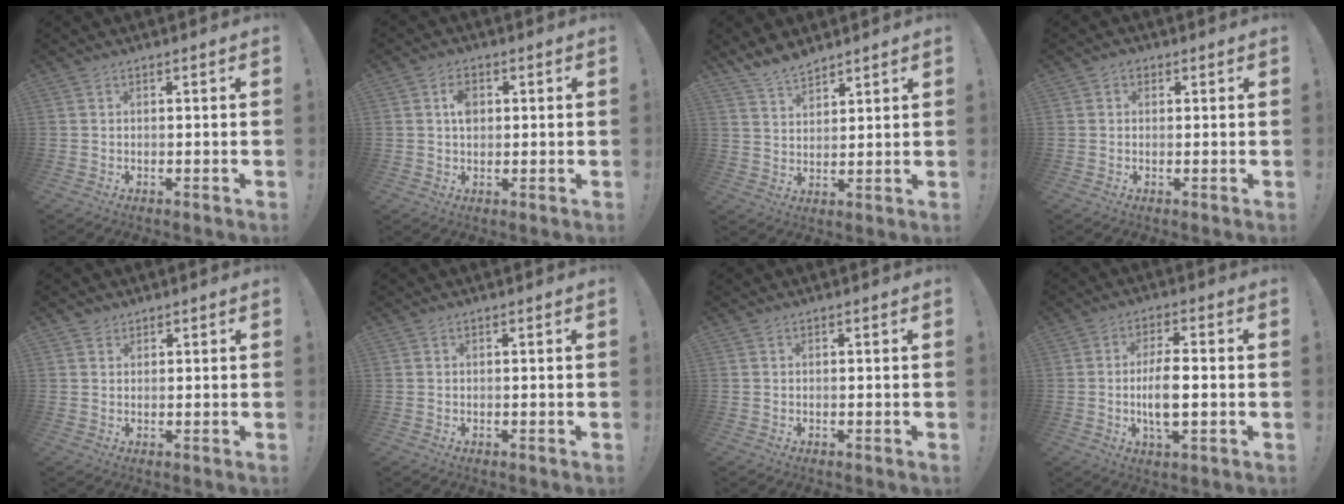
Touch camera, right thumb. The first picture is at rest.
{"total": 4.7, "force": [1.0, 3.4, 3.2], "torque": [-0.041, 0.000, 0.015]}
{"total": 7.7, "force": [6.8, 2.8, 2.3], "torque": [-0.038, -0.041, 0.128]}
{"total": 1.6, "force": [0.2, 1.4, 0.7], "torque": [-0.007, 0.002, 0.002]}
{"total": 2.1, "force": [1.7, 1.2, 0.1], "torque": [0.003, -0.005, 0.029]}
{"total": 0.0}
{"total": 0.0}
{"total": 8.9, "force": [-0.9, 3.1, 8.4], "torque": [-0.154, -0.005, -0.024]}